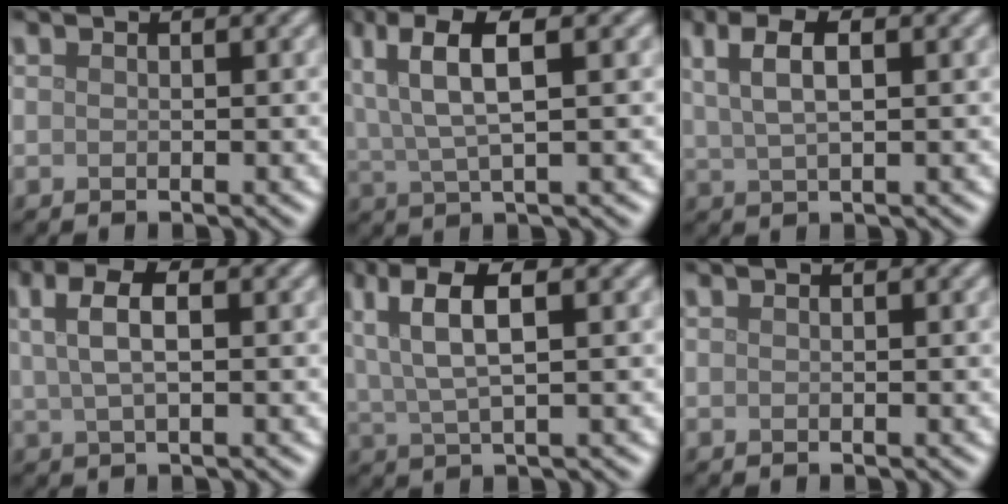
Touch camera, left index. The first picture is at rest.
{"total": 7.0, "force": [3.1, 2.1, 5.9], "torque": [-0.123, 0.015, 0.059]}
{"total": 4.9, "force": [2.2, 1.8, 4.0], "torque": [-0.071, 0.011, 0.035]}
{"total": 4.4, "force": [1.5, 1.8, 3.7], "torque": [-0.070, 0.010, 0.023]}
{"total": 7.1, "force": [3.1, 2.4, 5.9], "torque": [-0.124, 0.013, 0.058]}
{"total": 0.0}